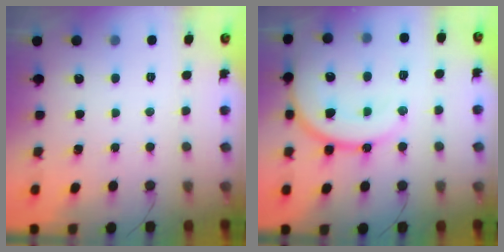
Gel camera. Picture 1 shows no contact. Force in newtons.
{"total": 16.6, "press": 16.5, "slide": 1.6}